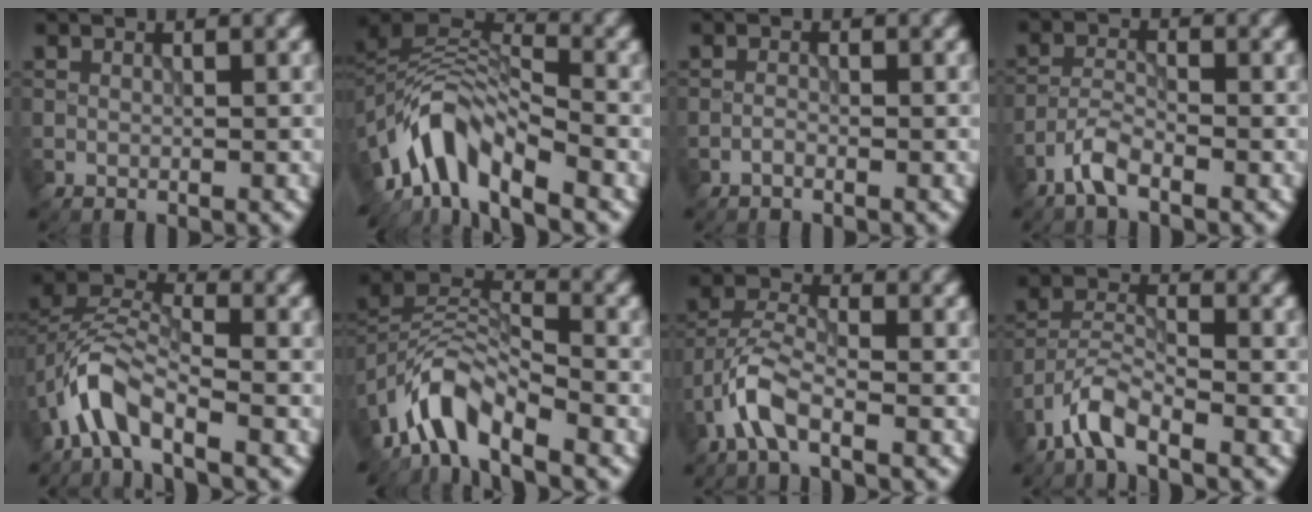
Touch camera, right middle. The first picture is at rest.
{"total": 8.2, "force": [-5.2, 3.3, 5.4], "torque": [-0.082, 0.008, -0.111]}
{"total": 0.6, "force": [-0.5, 0.1, 0.3], "torque": [-0.005, 0.001, -0.012]}
{"total": 2.7, "force": [-2.0, 0.6, 1.7], "torque": [-0.037, 0.004, -0.048]}
{"total": 5.2, "force": [-3.2, 2.1, 3.5], "torque": [-0.066, 0.010, -0.070]}
{"total": 6.5, "force": [-4.9, 2.2, 3.6], "torque": [-0.057, 0.005, -0.102]}
{"total": 4.3, "force": [-2.5, 1.5, 3.1], "torque": [-0.065, 0.009, -0.060]}
{"total": 4.0, "force": [-3.0, 1.1, 2.3], "torque": [-0.045, 0.006, -0.070]}